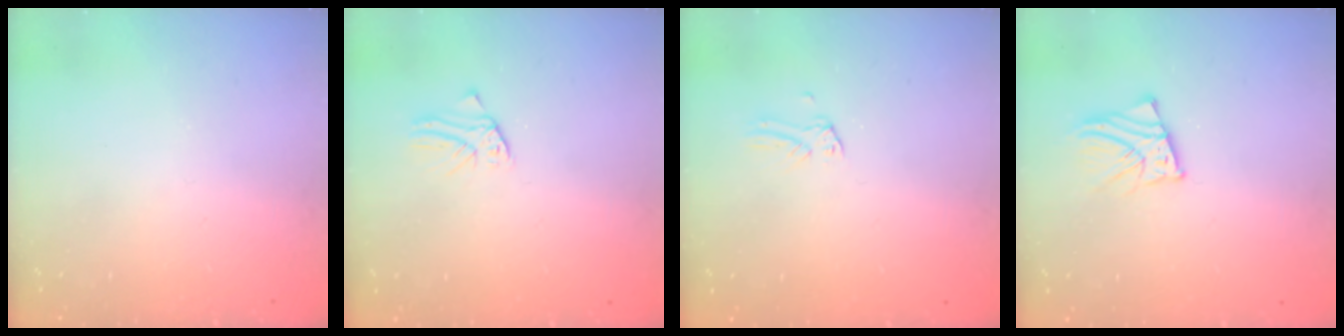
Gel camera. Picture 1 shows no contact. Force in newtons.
{"total": 0.7, "press": 0.7, "slide": 0.1}
{"total": 0.0}
{"total": 3.3, "press": 3.3, "slide": 0.4}